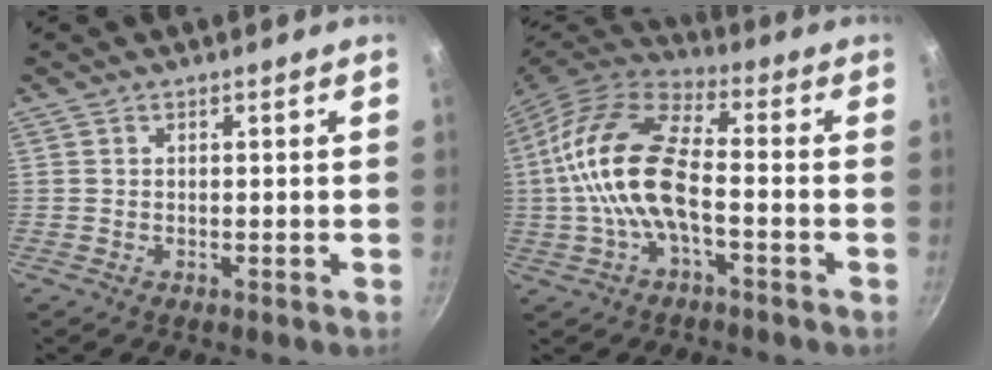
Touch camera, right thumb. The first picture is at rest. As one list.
[{"total": 16.1, "force": [-2.2, 7.3, 14.2], "torque": [-0.271, 0.038, -0.057]}]